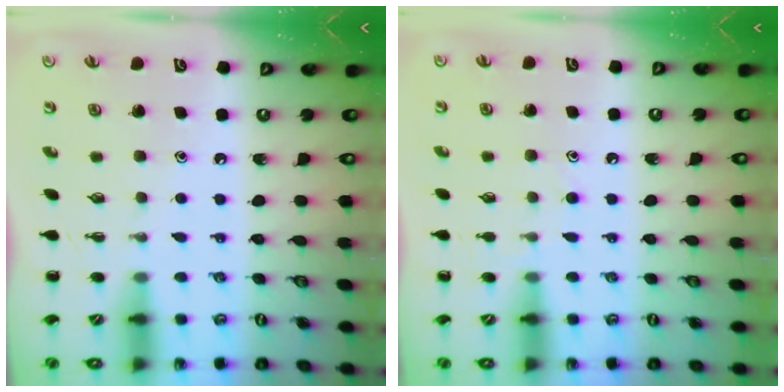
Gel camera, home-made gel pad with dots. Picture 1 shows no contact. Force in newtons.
{"total": 6.3, "press": 6.0, "slide": 1.9}